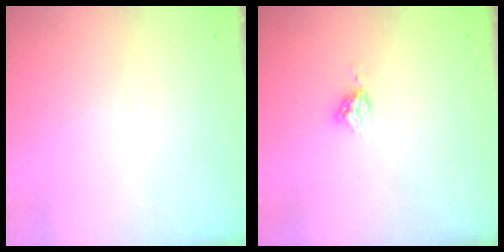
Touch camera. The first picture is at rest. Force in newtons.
{"total": 5.1, "press": 5.1, "slide": 0.7}